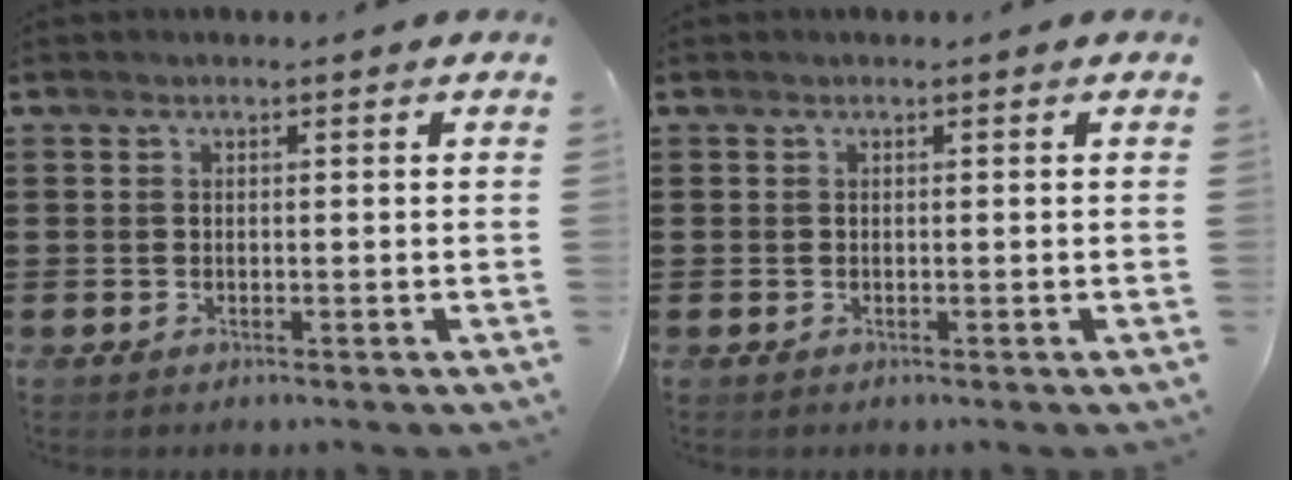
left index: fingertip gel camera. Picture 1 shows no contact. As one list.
[{"total": 0.0}]